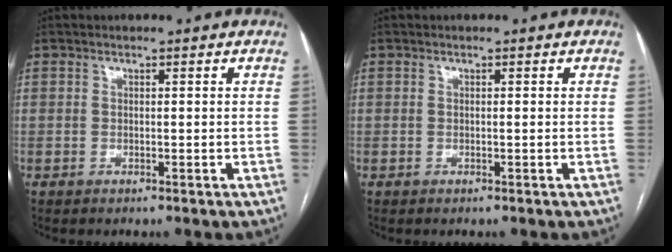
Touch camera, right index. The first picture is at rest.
{"total": 0.0}